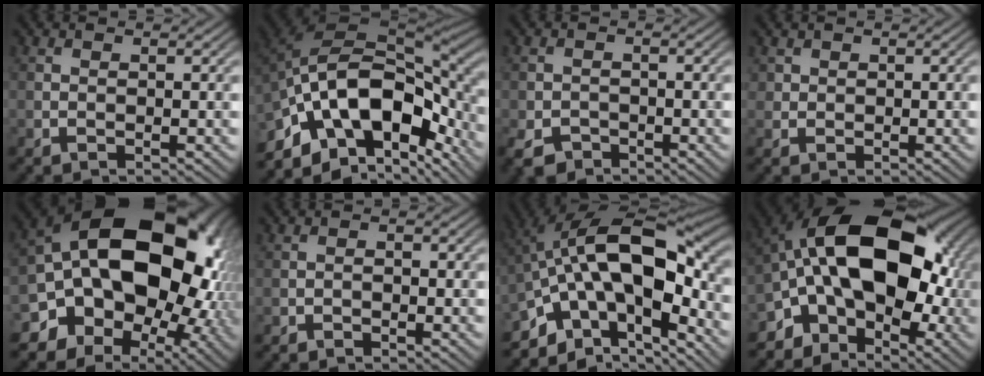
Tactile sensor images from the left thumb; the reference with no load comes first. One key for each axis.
{"total": 16.2, "fx": -4.3, "fy": 8.6, "fz": 13.1, "tx": -0.252, "ty": -0.001, "tz": -0.078}
{"total": 3.1, "fx": -2.2, "fy": 1.9, "fz": 1.1, "tx": -0.024, "ty": -0.007, "tz": -0.046}
{"total": 1.4, "fx": 0.6, "fy": 1.2, "fz": 0.1, "tx": -0.002, "ty": -0.004, "tz": 0.011}
{"total": 22.0, "fx": 0.1, "fy": 16.8, "fz": 14.2, "tx": -0.220, "ty": -0.020, "tz": -0.010}
{"total": 0.8, "fx": -0.6, "fy": 0.4, "fz": 0.5, "tx": -0.007, "ty": 0.003, "tz": -0.013}
{"total": 17.0, "fx": -2.5, "fy": 9.2, "fz": 14.1, "tx": -0.232, "ty": 0.014, "tz": -0.052}
{"total": 15.5, "fx": -1.6, "fy": 9.8, "fz": 11.9, "tx": -0.173, "ty": 0.015, "tz": -0.048}